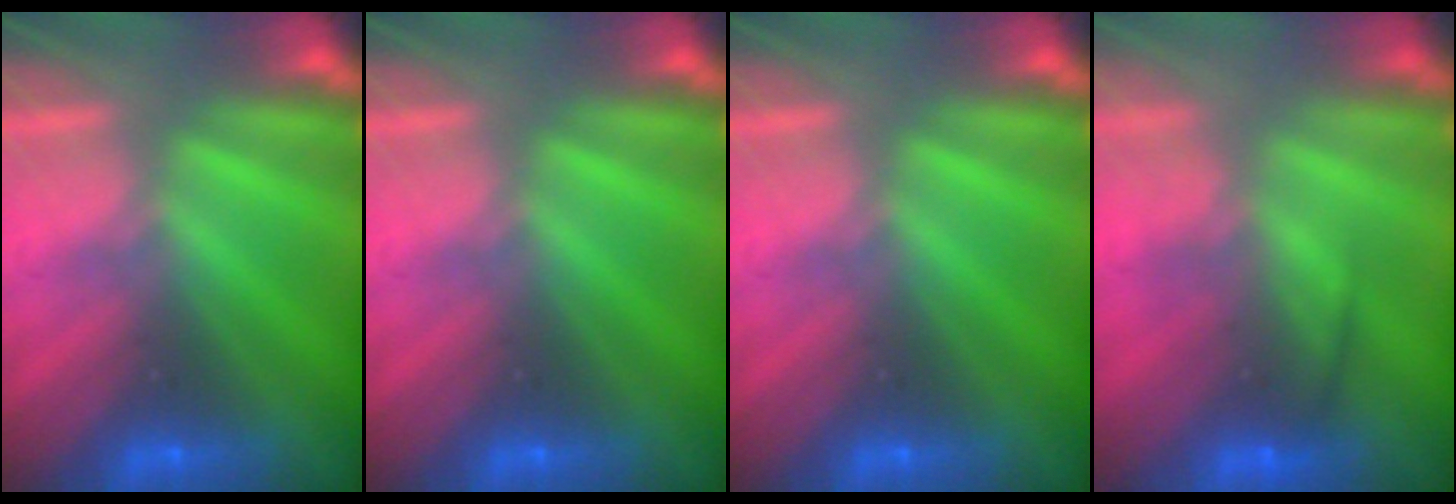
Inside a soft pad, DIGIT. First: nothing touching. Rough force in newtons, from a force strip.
{"total": 0.0}
{"total": 0.0}
{"total": 2.4}